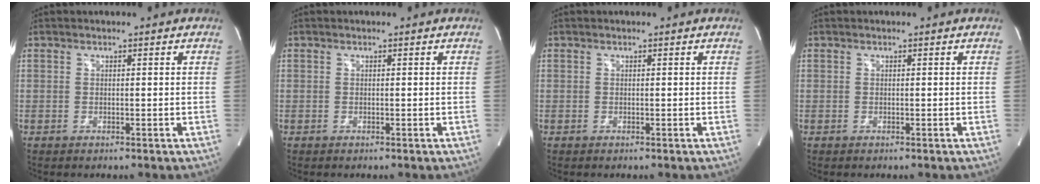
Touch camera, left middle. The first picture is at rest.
{"total": 0.0}
{"total": 0.0}
{"total": 0.0}